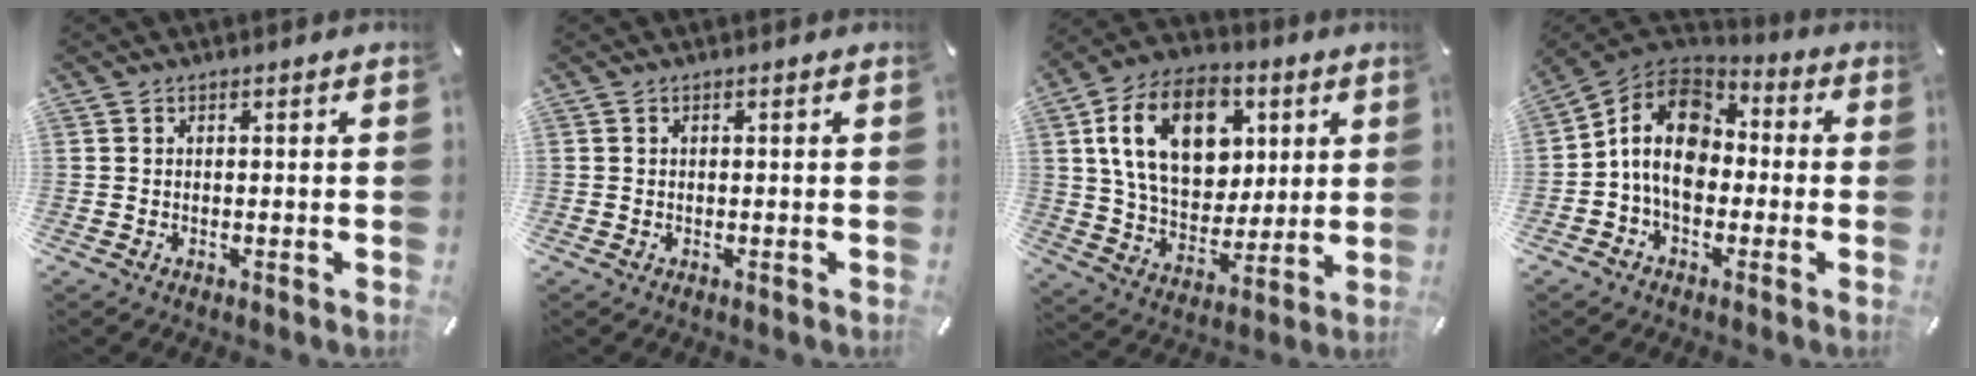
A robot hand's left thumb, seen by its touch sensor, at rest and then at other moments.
{"total": 0.0}
{"total": 19.9, "force": [5.9, 14.0, 12.8], "torque": [-0.227, -0.001, 0.106]}
{"total": 12.5, "force": [-0.6, 9.4, 8.3], "torque": [-0.156, 0.019, -0.011]}